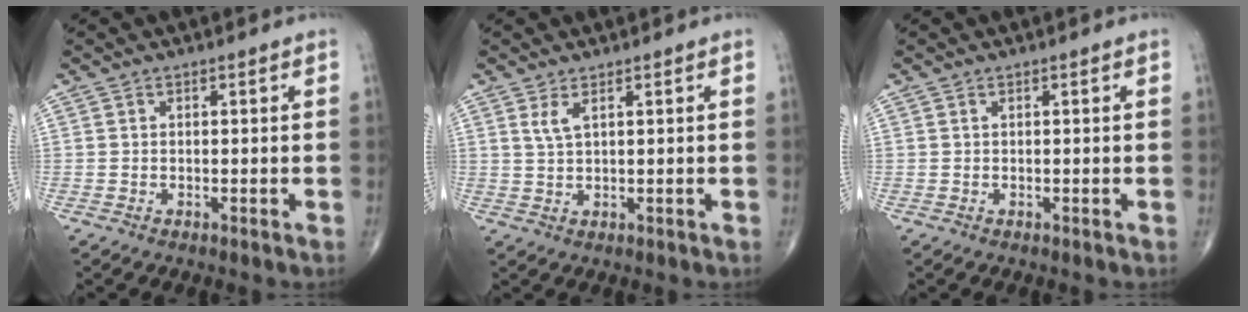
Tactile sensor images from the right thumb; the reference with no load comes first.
{"total": 2.4, "force": [1.3, 0.6, 2.0], "torque": [-0.047, -0.005, 0.033]}
{"total": 0.0}